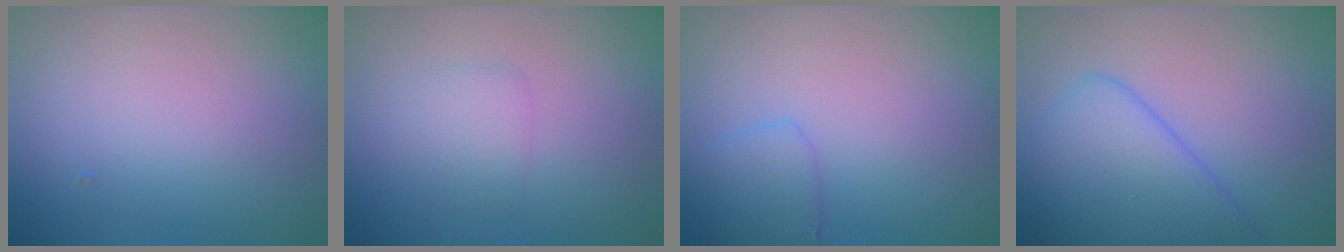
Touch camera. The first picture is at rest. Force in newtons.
{"total": 1.7, "press": 1.7, "slide": 0.0}
{"total": 1.7, "press": 1.7, "slide": 0.1}
{"total": 6.1, "press": 6.1, "slide": 0.1}